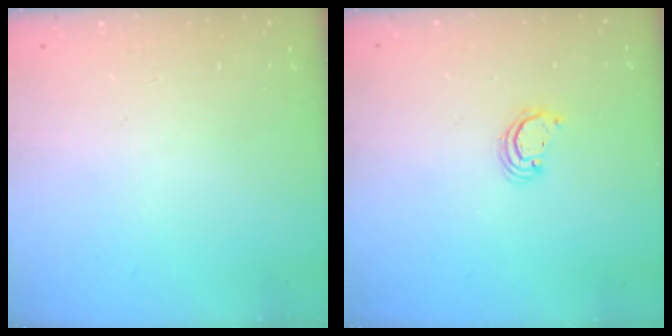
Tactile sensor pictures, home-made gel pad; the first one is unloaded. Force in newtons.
{"total": 2.2, "press": 2.2, "slide": 0.2}